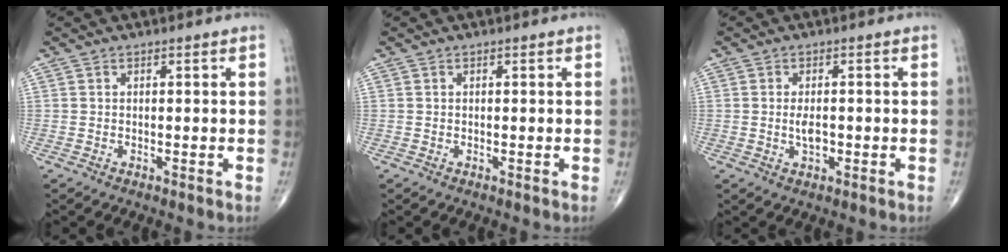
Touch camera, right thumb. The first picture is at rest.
{"total": 0.0}
{"total": 2.9, "force": [-0.3, 1.5, 2.4], "torque": [-0.043, -0.001, -0.004]}